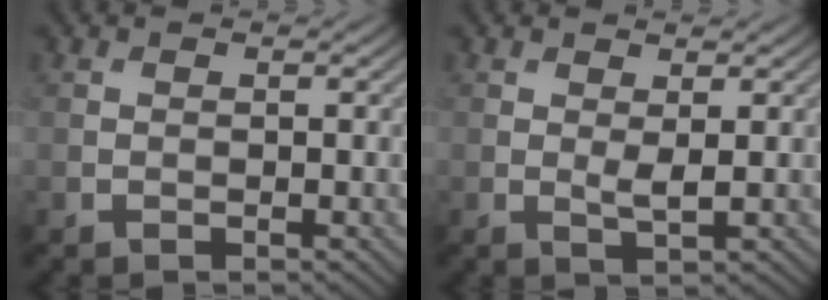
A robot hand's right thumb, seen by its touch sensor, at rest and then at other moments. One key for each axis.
{"total": 1.4, "fx": 0.5, "fy": 0.2, "fz": 1.3, "tx": -0.028, "ty": -0.005, "tz": 0.011}